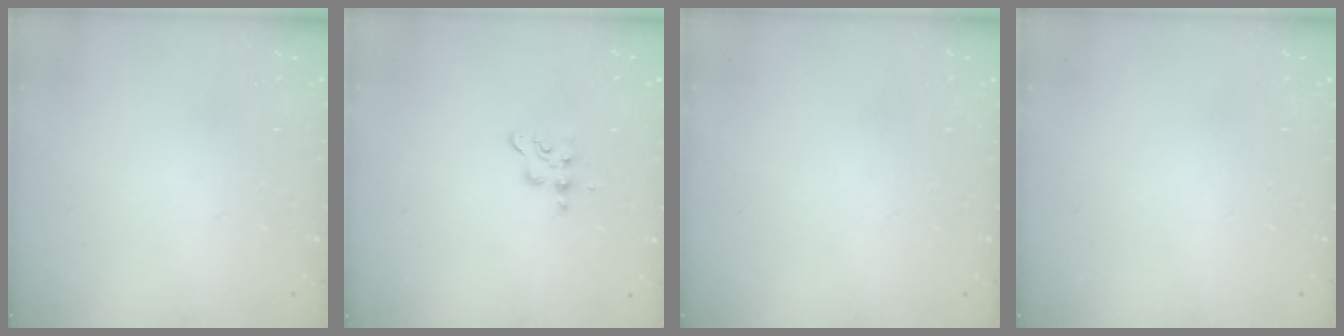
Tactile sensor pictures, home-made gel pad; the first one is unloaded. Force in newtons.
{"total": 6.2, "press": 6.1, "slide": 0.6}
{"total": 0.0}
{"total": 0.0}